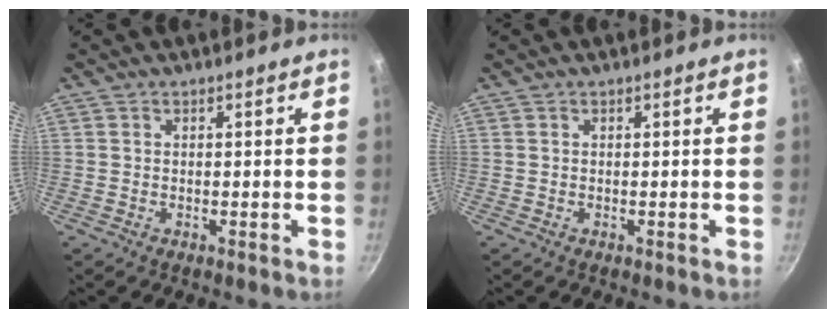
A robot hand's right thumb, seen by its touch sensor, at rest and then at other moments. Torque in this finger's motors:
{"motor_torque": [0.02, 0.02, 0.00, 0.00, 0.01]}